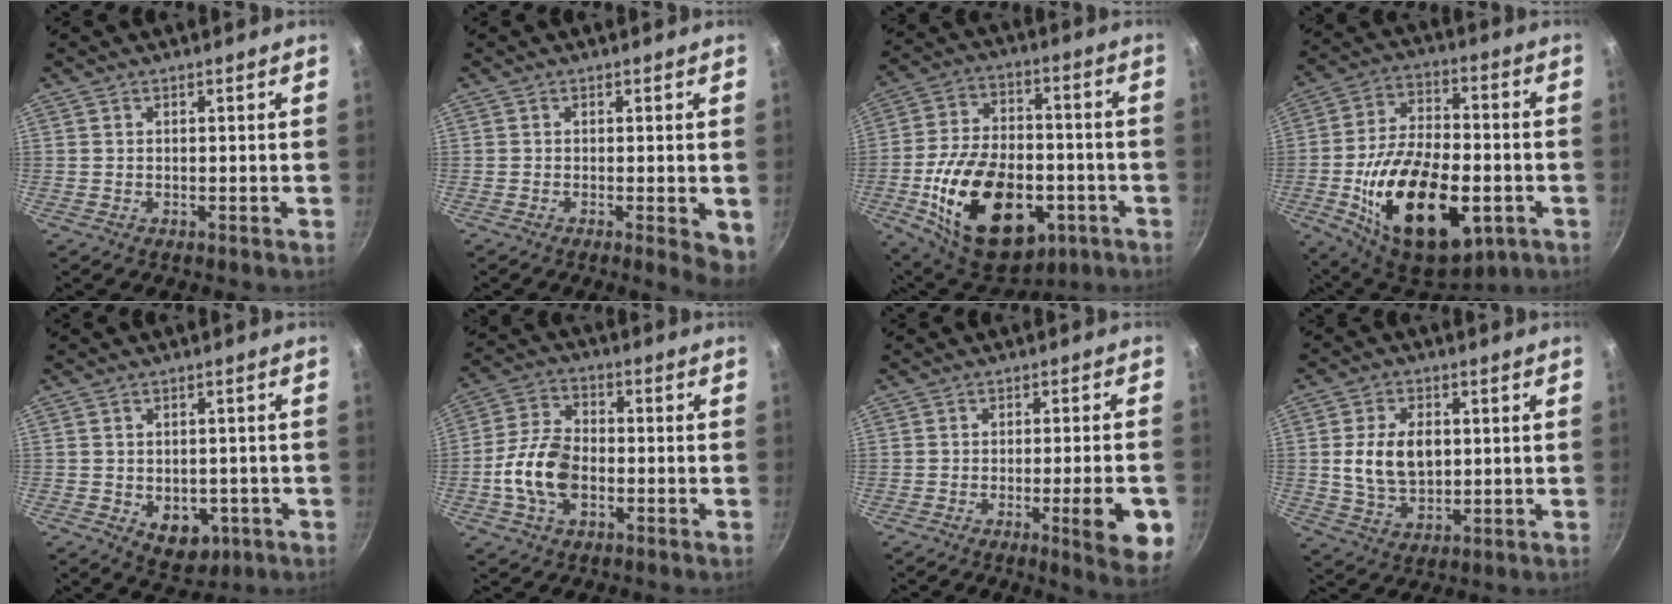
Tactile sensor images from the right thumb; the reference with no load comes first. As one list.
[{"total": 5.9, "force": [-2.1, 1.8, 5.2], "torque": [-0.053, 0.006, -0.024]}, {"total": 25.7, "force": [-7.6, 15.8, 18.8], "torque": [-0.297, 0.032, -0.106]}, {"total": 26.4, "force": [-7.0, 14.5, 20.9], "torque": [-0.339, 0.023, -0.099]}, {"total": 7.5, "force": [-2.3, 5.4, 4.8], "torque": [-0.039, 0.004, -0.015]}, {"total": 11.0, "force": [-2.6, 6.8, 8.3], "torque": [-0.152, 0.028, -0.057]}, {"total": 10.3, "force": [-3.3, 1.6, 9.6], "torque": [-0.111, 0.010, -0.041]}, {"total": 10.2, "force": [1.1, 6.7, 7.7], "torque": [-0.123, -0.006, 0.023]}]